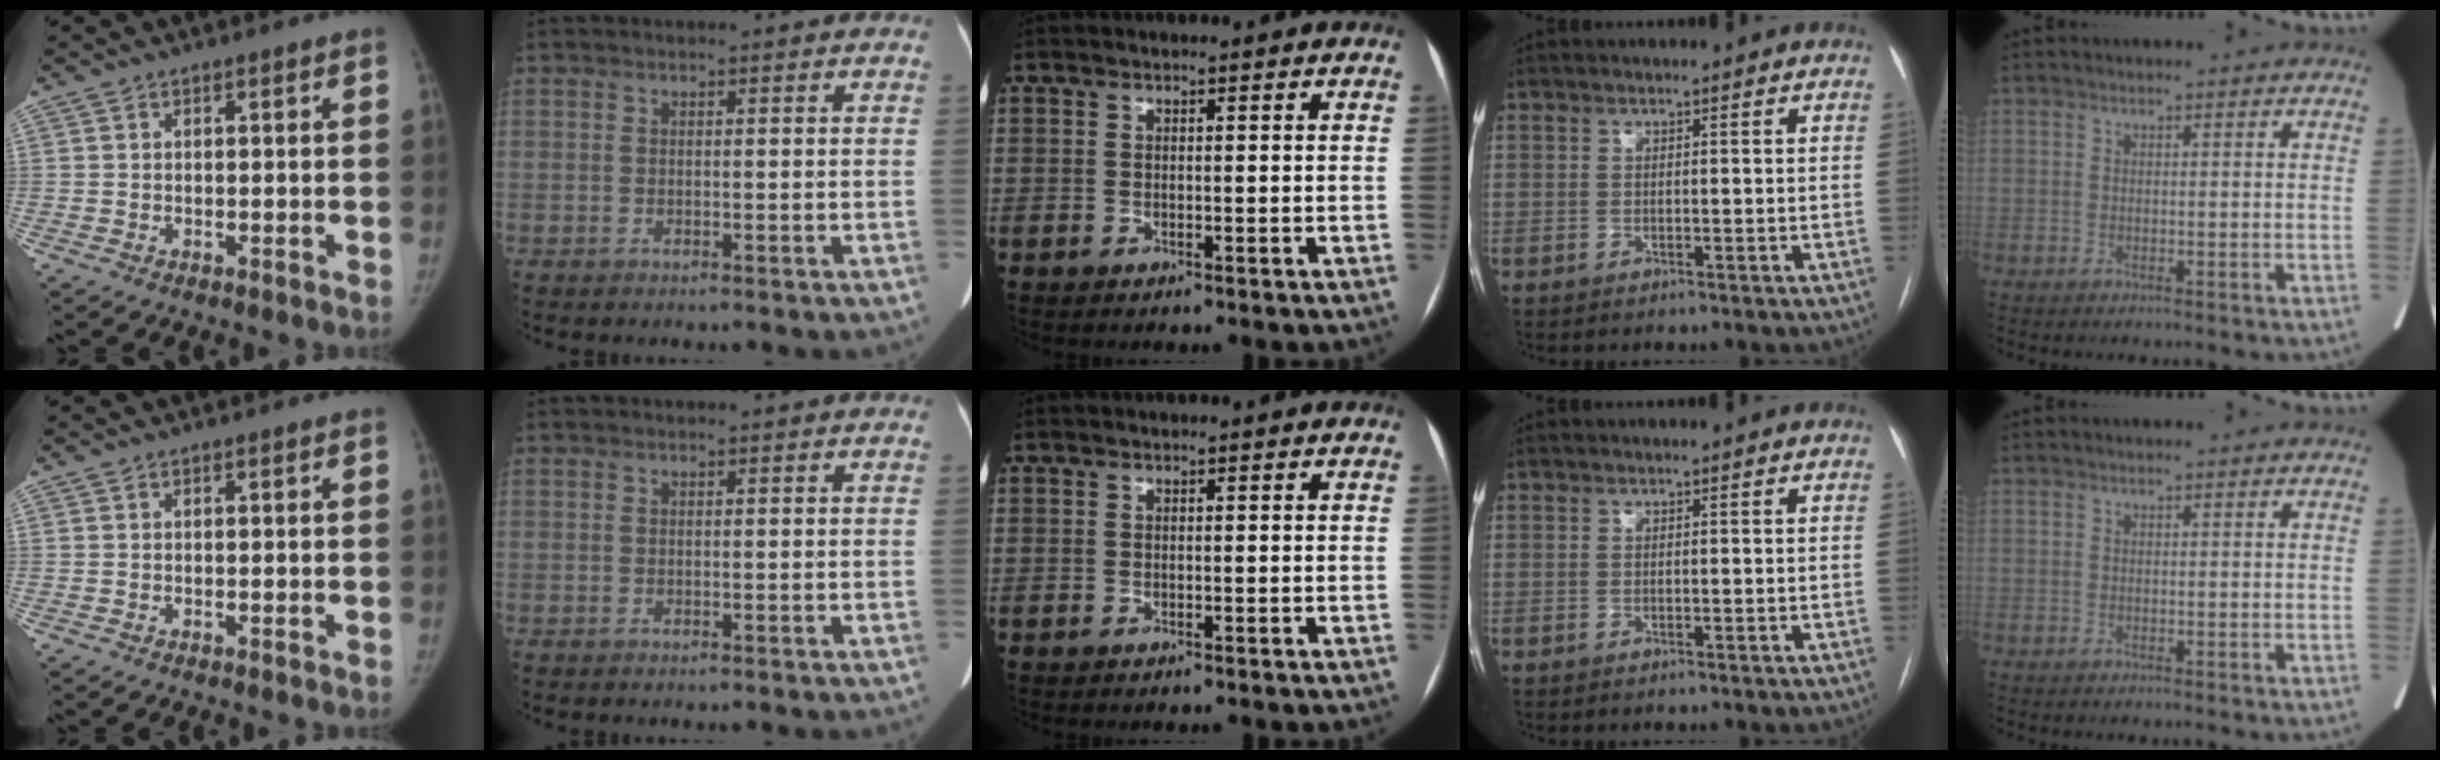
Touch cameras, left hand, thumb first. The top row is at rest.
{}